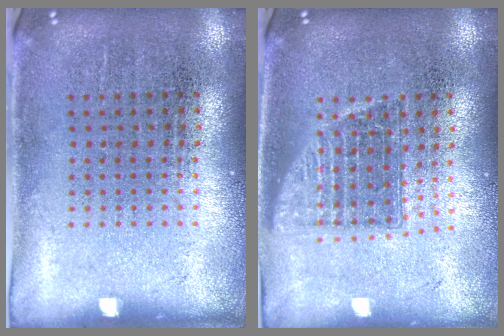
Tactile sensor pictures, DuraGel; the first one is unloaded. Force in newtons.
{"total": 1.4, "press": 1.1, "slide": 0.8}